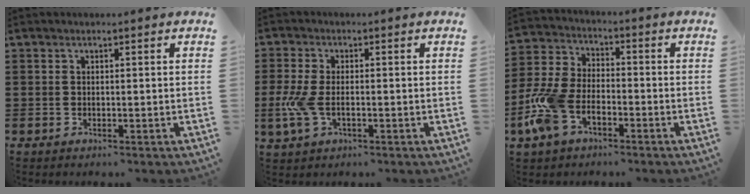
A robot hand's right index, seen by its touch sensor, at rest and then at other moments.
{"total": 5.4, "force": [-1.2, 2.7, 4.4], "torque": [-0.119, -0.010, -0.031]}
{"total": 8.2, "force": [-4.3, 4.3, 5.4], "torque": [-0.147, -0.002, -0.089]}